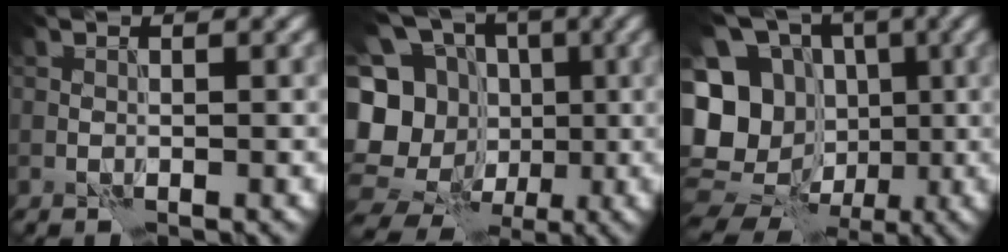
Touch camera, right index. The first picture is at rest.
{"total": 16.9, "force": [-3.0, 14.7, 7.7], "torque": [-0.188, 0.027, -0.061]}
{"total": 19.4, "force": [-4.3, 17.3, 7.8], "torque": [-0.187, 0.015, -0.090]}